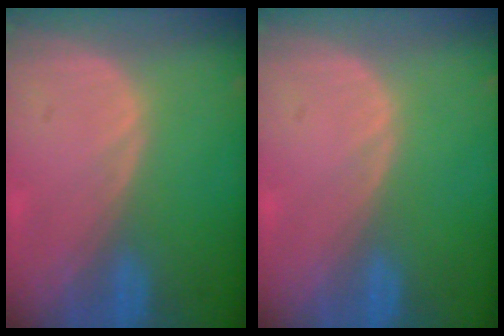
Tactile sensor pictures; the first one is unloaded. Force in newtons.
{"total": 0.0}